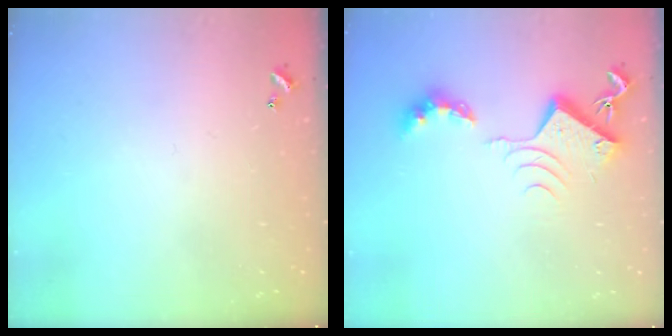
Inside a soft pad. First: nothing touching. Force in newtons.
{"total": 9.2, "press": 9.2, "slide": 0.5}